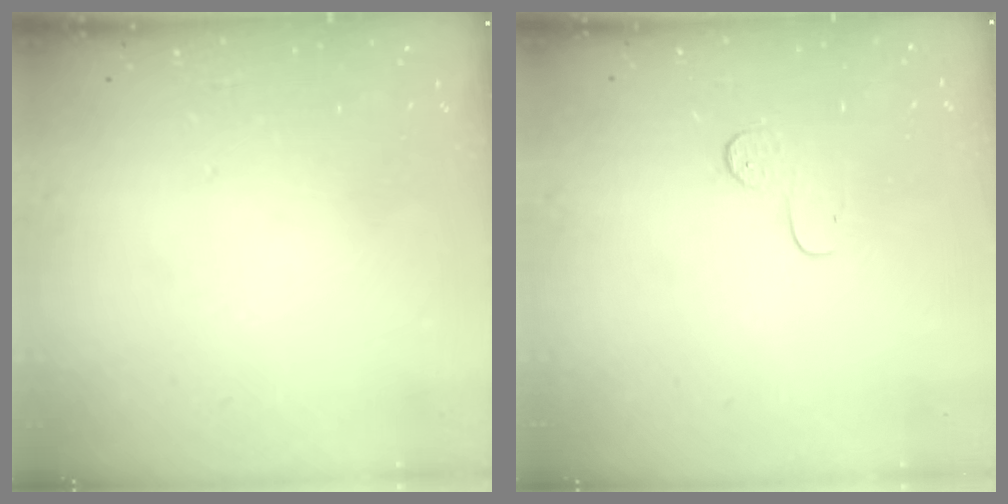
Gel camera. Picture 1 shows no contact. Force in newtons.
{"total": 5.0, "press": 4.9, "slide": 0.5}